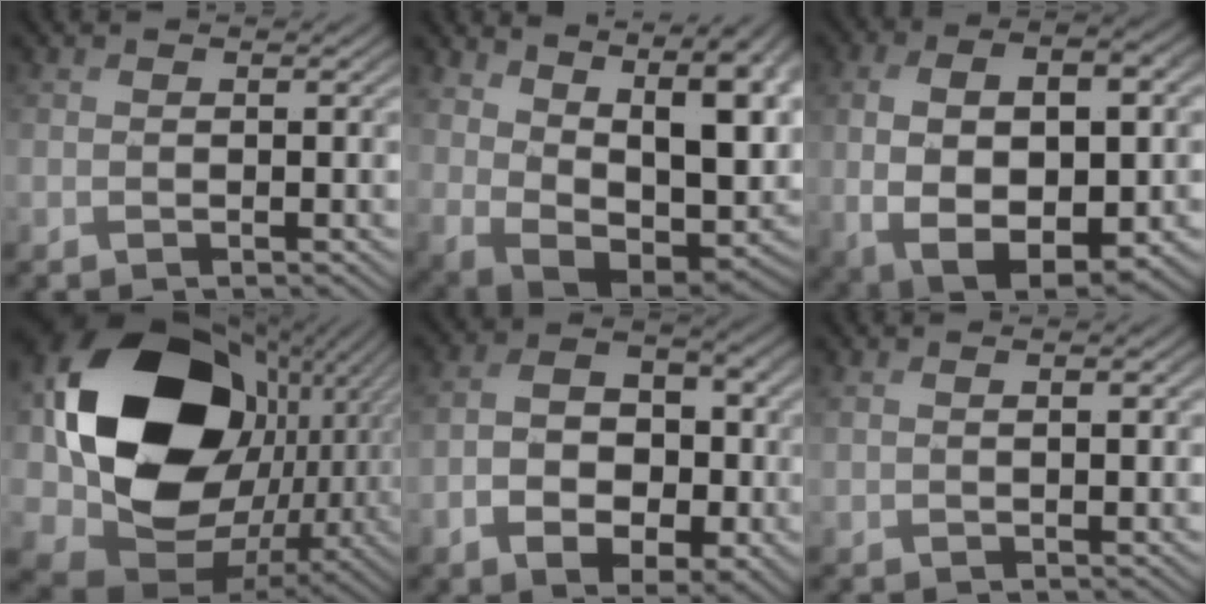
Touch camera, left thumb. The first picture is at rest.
{"total": 16.6, "force": [3.6, 8.9, 13.6], "torque": [-0.216, -0.010, 0.099]}
{"total": 13.5, "force": [-0.5, 7.5, 11.3], "torque": [-0.218, -0.023, 0.012]}
{"total": 21.8, "force": [2.8, 16.3, 14.2], "torque": [-0.350, -0.017, 0.079]}
{"total": 9.0, "force": [-2.2, 6.0, 6.4], "torque": [-0.122, -0.012, -0.037]}
{"total": 2.0, "force": [1.0, 0.6, 1.6], "torque": [-0.034, -0.001, 0.024]}